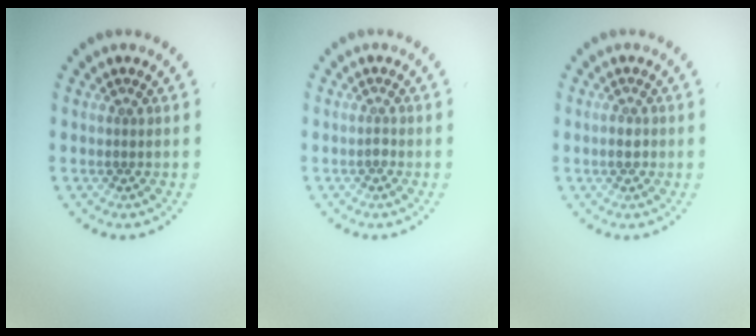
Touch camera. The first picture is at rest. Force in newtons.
{"total": 0.6, "press": 0.4, "slide": 0.4}
{"total": 1.1, "press": 1.0, "slide": 0.2}